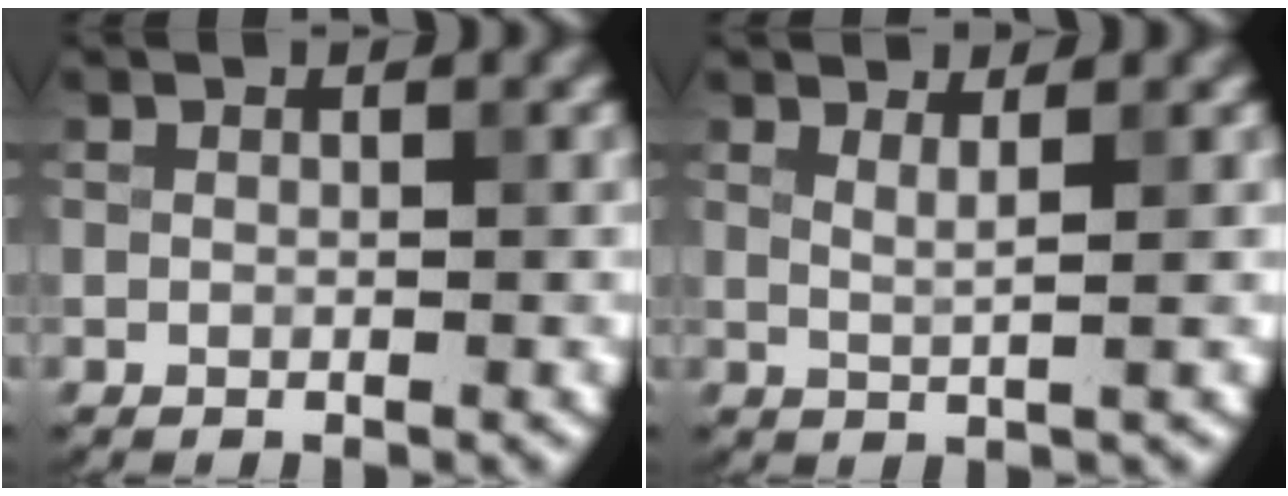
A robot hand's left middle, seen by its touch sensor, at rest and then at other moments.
{"total": 1.5, "force": [0.9, 0.5, 1.1], "torque": [-0.007, -0.002, 0.010]}